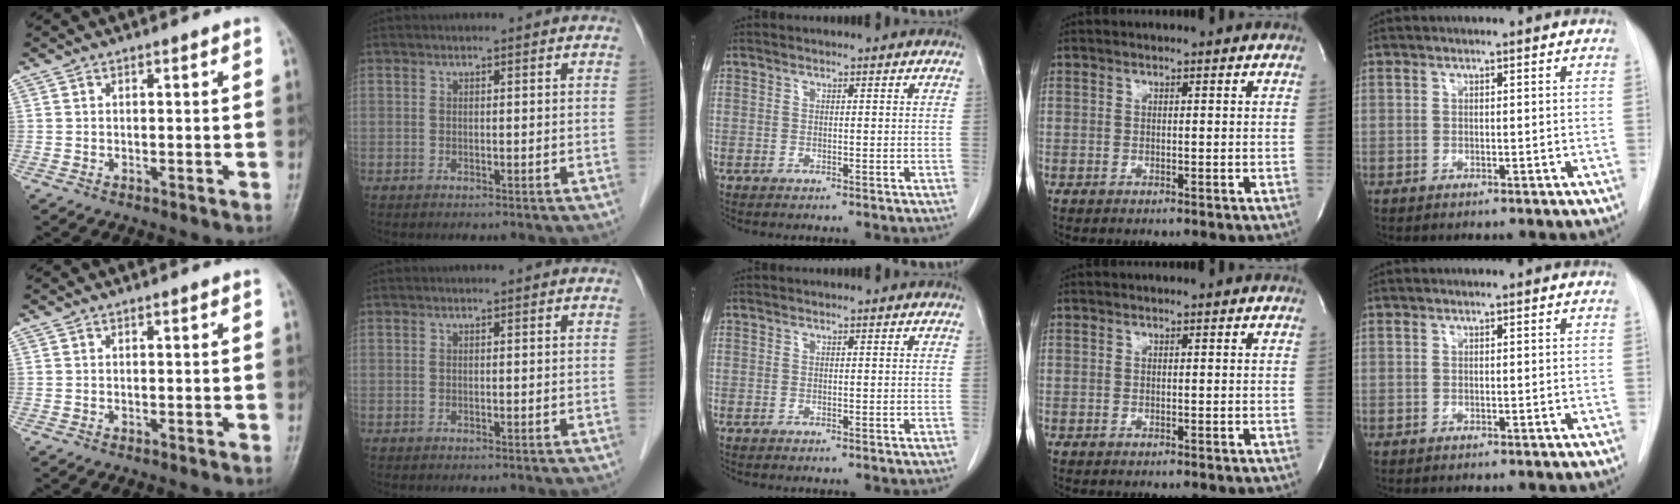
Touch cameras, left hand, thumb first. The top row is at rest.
{}